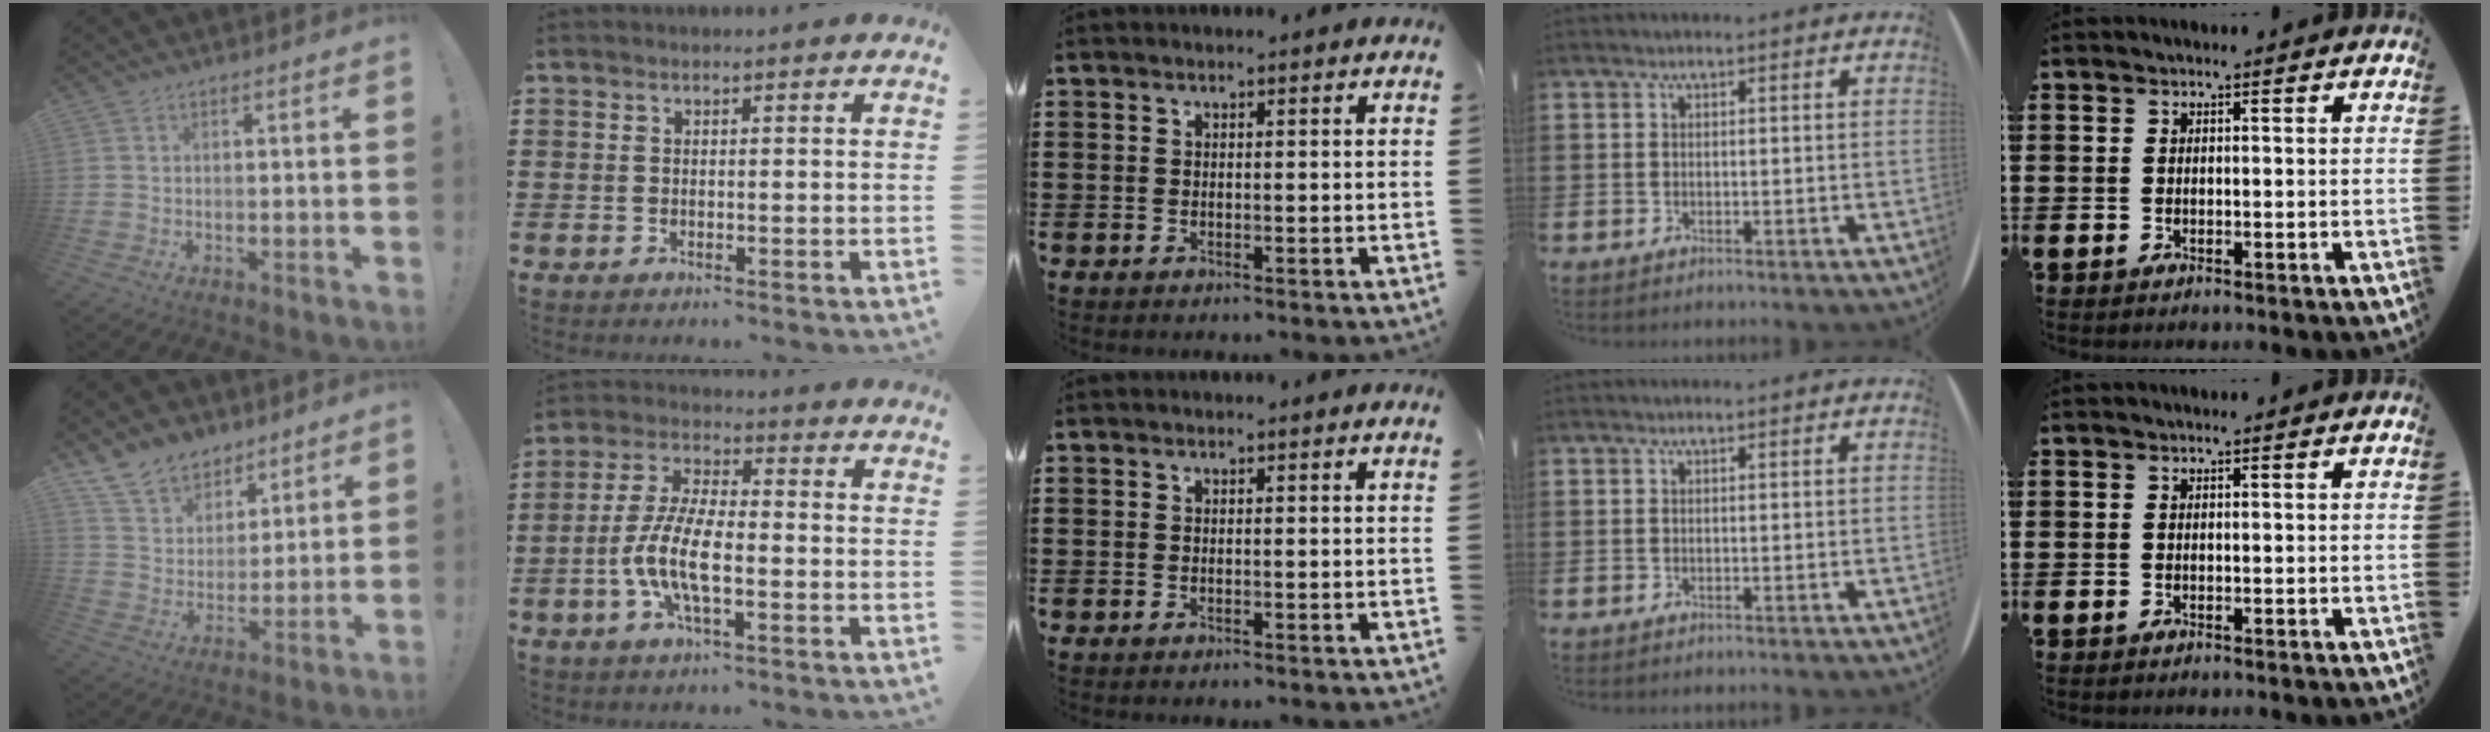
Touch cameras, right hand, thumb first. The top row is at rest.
{"thumb": {"total": 12.4, "force": [9.2, 7.9, 2.7], "torque": [-0.046, -0.071, 0.180]}, "index": {"total": 9.1, "force": [-2.8, 2.9, 8.1], "torque": [-0.190, -0.014, -0.059]}}